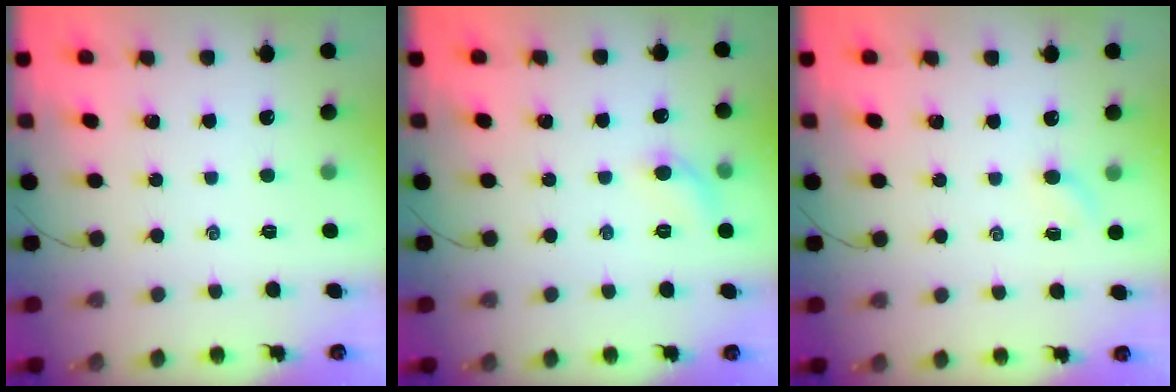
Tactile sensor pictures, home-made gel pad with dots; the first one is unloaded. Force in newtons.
{"total": 6.9, "press": 6.7, "slide": 1.6}
{"total": 2.4, "press": 2.3, "slide": 0.8}